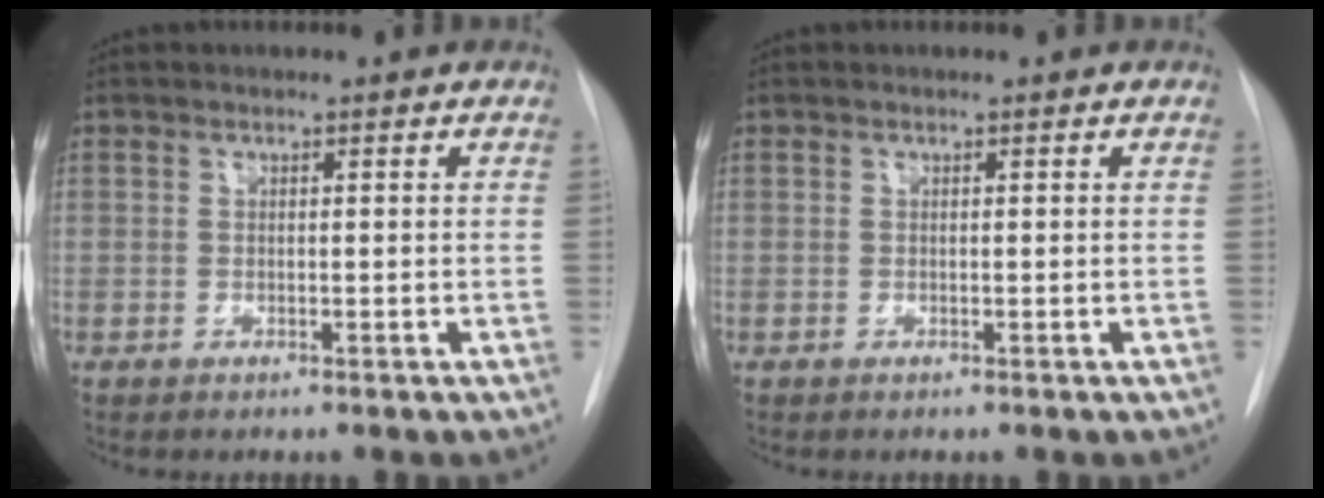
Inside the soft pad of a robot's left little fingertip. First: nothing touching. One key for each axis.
{"total": 0.0}